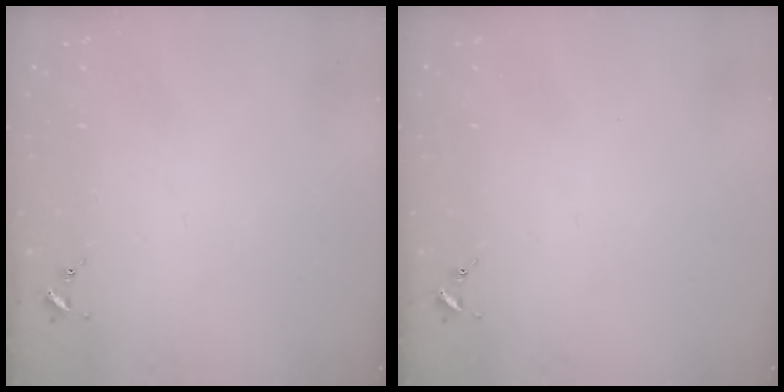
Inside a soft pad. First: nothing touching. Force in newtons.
{"total": 0.0}